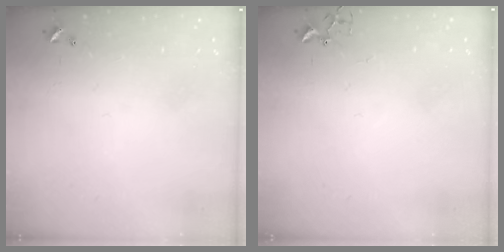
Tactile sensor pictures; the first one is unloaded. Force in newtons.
{"total": 3.0, "press": 2.9, "slide": 0.4}